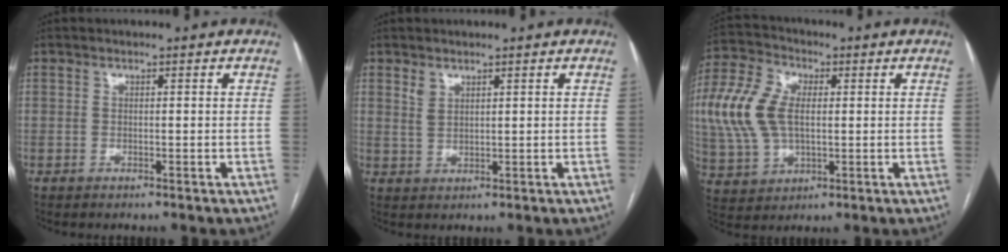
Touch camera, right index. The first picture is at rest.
{"total": 2.0, "force": [1.5, 0.9, 0.9], "torque": [-0.019, 0.000, 0.037]}
{"total": 12.4, "force": [1.1, 7.3, 9.9], "torque": [-0.243, 0.024, 0.028]}